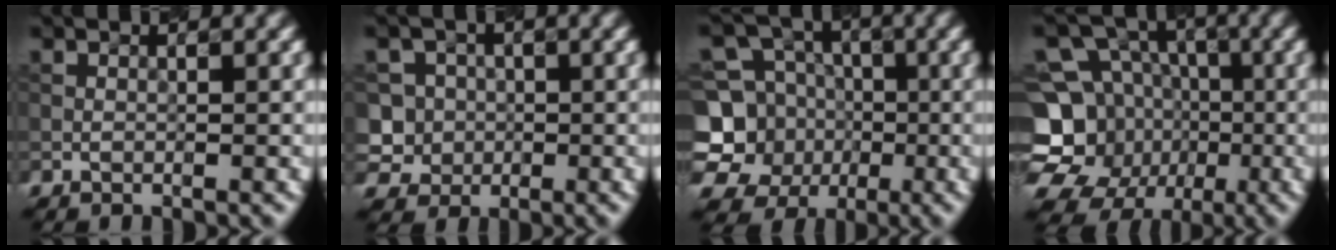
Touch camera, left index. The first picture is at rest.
{"total": 6.0, "force": [-0.7, 5.7, 1.7], "torque": [-0.027, 0.027, -0.030]}
{"total": 9.0, "force": [-1.7, 8.4, 2.8], "torque": [-0.069, 0.003, -0.061]}
{"total": 15.0, "force": [-4.1, 13.6, 5.0], "torque": [-0.135, -0.018, -0.084]}